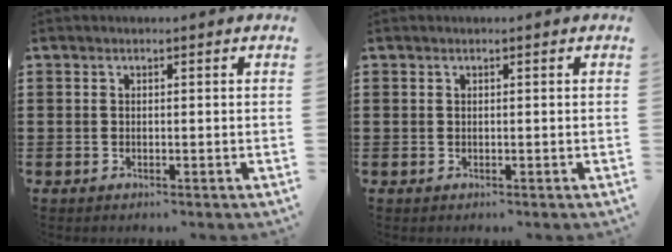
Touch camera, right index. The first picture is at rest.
{"total": 0.0}